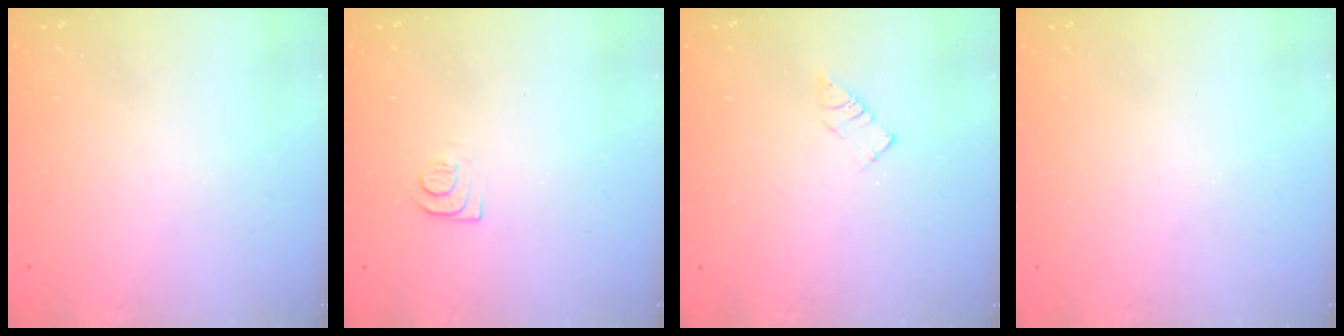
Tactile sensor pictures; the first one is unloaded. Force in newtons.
{"total": 6.7, "press": 6.6, "slide": 0.7}
{"total": 3.6, "press": 3.6, "slide": 0.4}
{"total": 0.0}